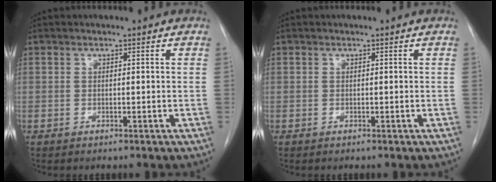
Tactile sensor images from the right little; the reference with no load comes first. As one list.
[{"total": 0.0}]